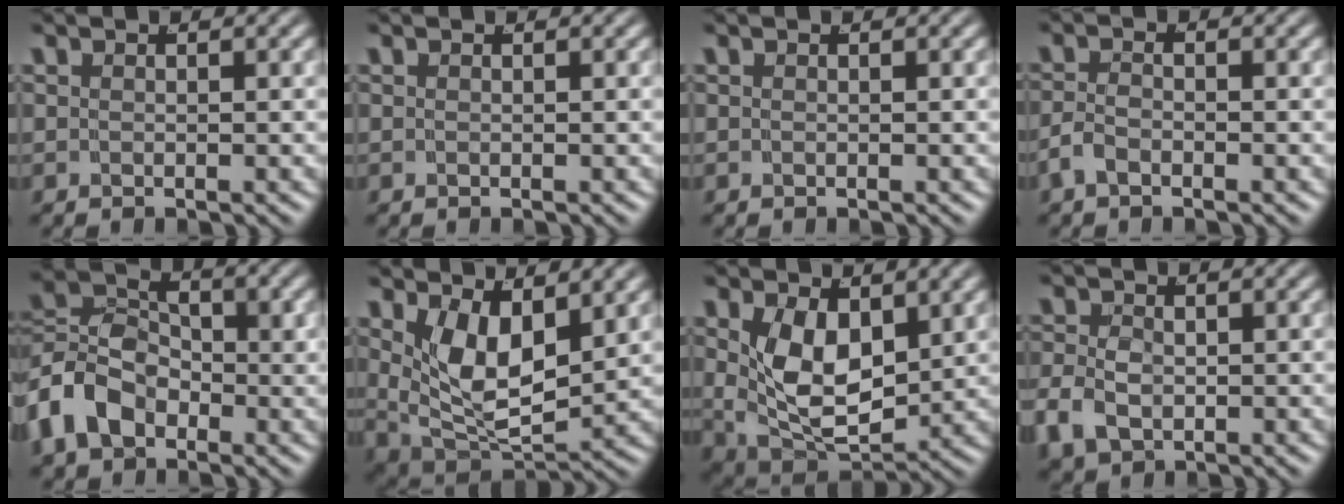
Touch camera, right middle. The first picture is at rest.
{"total": 0.0}
{"total": 0.0}
{"total": 1.8, "force": [-1.3, 0.7, 1.1], "torque": [-0.024, -0.006, -0.022]}
{"total": 9.3, "force": [-2.1, 7.7, 4.8], "torque": [-0.108, -0.012, -0.043]}
{"total": 8.3, "force": [1.6, 5.3, 6.2], "torque": [-0.121, -0.026, 0.040]}
{"total": 8.2, "force": [0.8, 5.4, 6.1], "torque": [-0.117, -0.029, 0.026]}
{"total": 3.5, "force": [-1.3, 2.6, 2.0], "torque": [-0.060, -0.018, -0.008]}